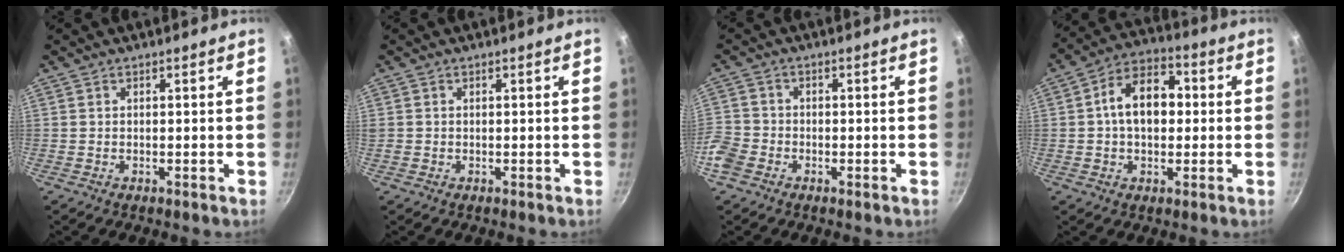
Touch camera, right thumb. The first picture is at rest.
{"total": 0.8, "force": [-0.1, 0.8, 0.2], "torque": [-0.004, 0.002, -0.002]}
{"total": 7.5, "force": [-3.3, 5.9, 3.1], "torque": [-0.073, 0.025, -0.076]}
{"total": 11.9, "force": [0.8, 8.0, 8.8], "torque": [-0.108, 0.030, -0.002]}